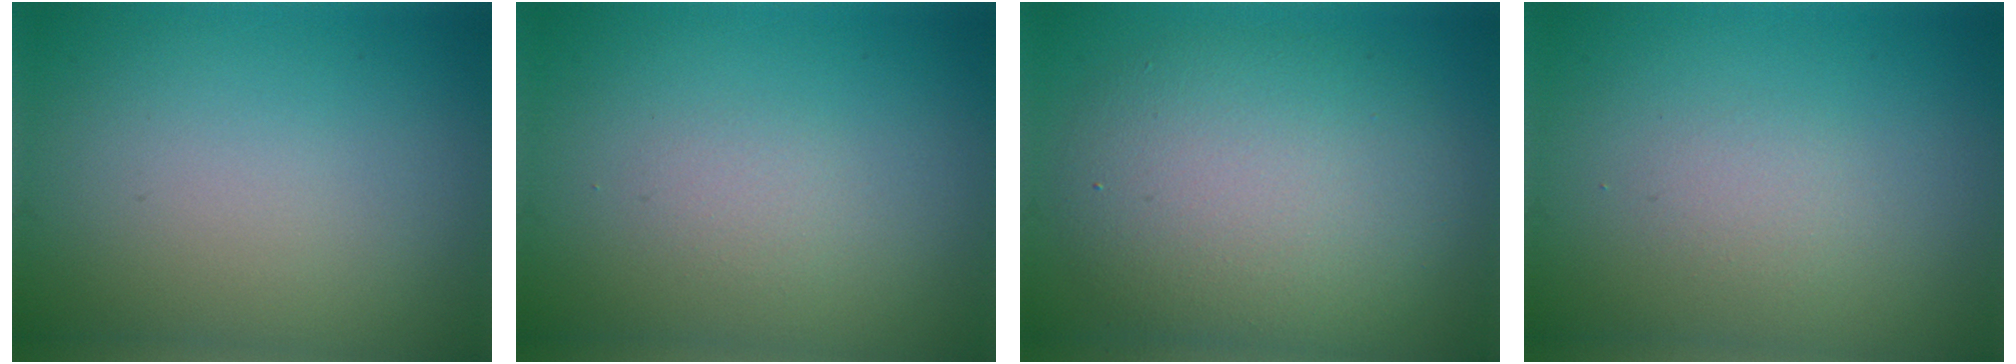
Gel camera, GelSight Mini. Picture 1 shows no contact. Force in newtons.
{"total": 1.0, "press": 1.0, "slide": 0.0}
{"total": 7.6, "press": 7.6, "slide": 0.4}
{"total": 1.1, "press": 1.1, "slide": 0.1}